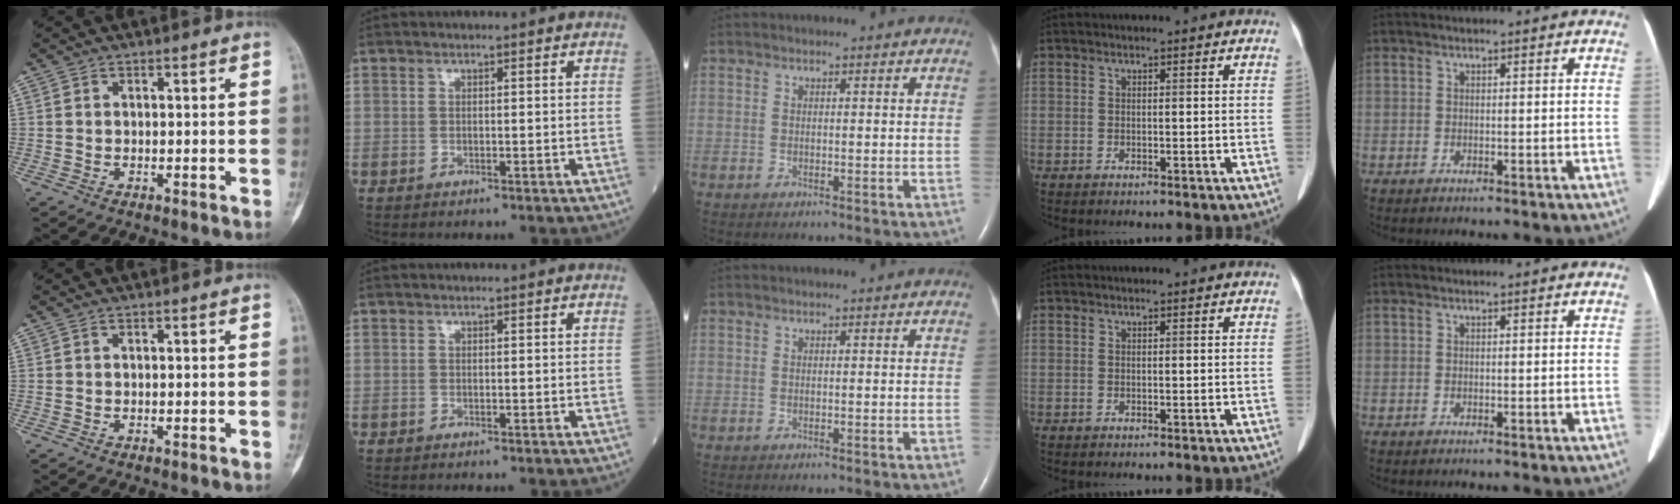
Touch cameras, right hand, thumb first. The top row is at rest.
{}